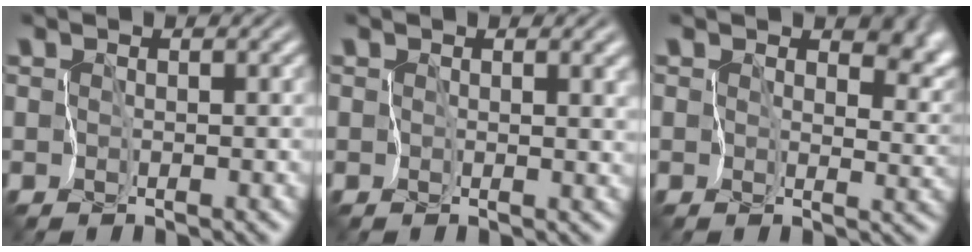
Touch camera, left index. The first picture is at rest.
{"total": 2.2, "force": [0.6, 1.1, 1.8], "torque": [-0.016, -0.008, 0.012]}
{"total": 5.2, "force": [2.4, 3.2, 3.4], "torque": [-0.053, -0.014, 0.039]}